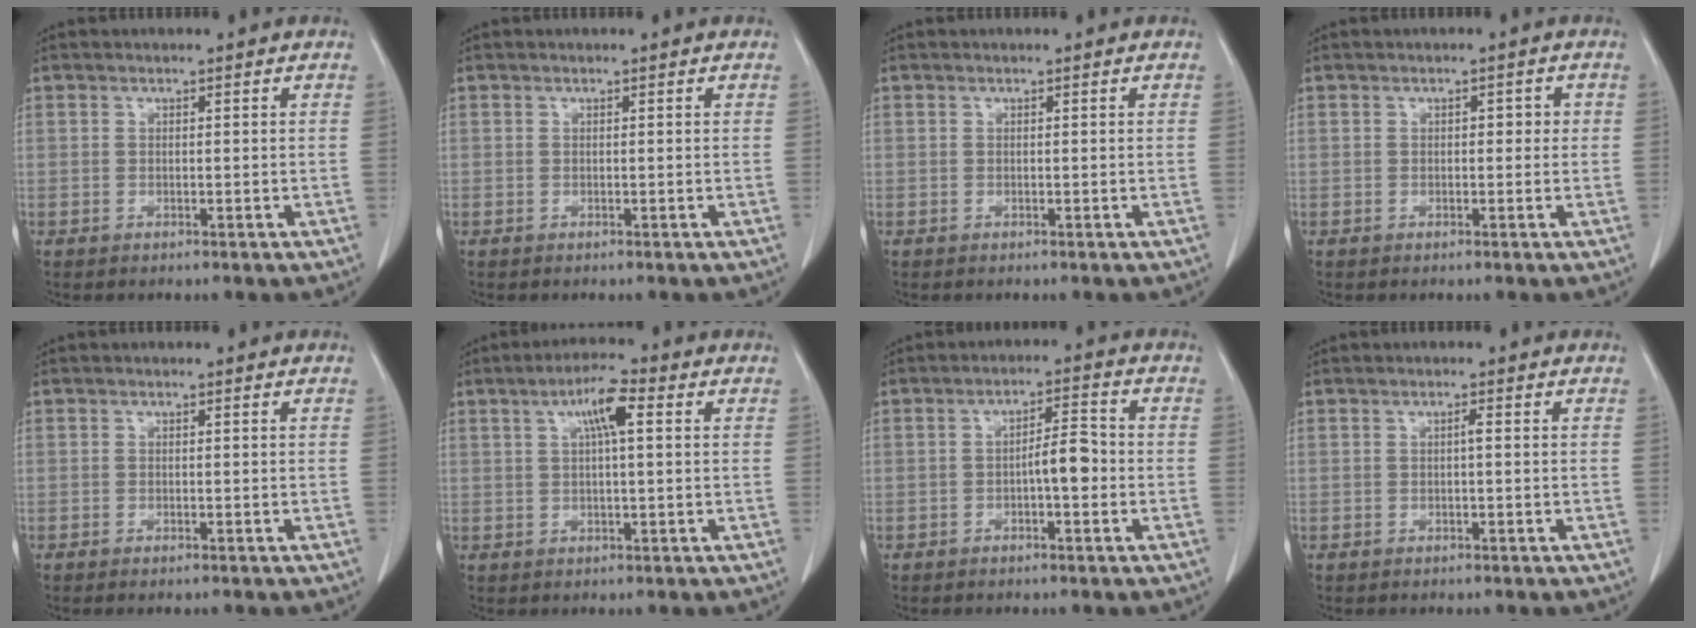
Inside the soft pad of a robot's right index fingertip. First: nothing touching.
{"total": 0.0}
{"total": 0.0}
{"total": 1.8, "force": [0.1, 1.1, 1.4], "torque": [-0.014, 0.012, -0.001]}
{"total": 0.8, "force": [-0.6, 0.1, 0.5], "torque": [-0.012, -0.002, -0.009]}
{"total": 5.4, "force": [1.8, 0.8, 5.1], "torque": [-0.093, 0.012, 0.029]}
{"total": 4.4, "force": [-0.9, 1.1, 4.2], "torque": [-0.064, 0.016, -0.012]}
{"total": 0.7, "force": [0.0, 0.1, 0.7], "torque": [-0.013, 0.001, 0.000]}